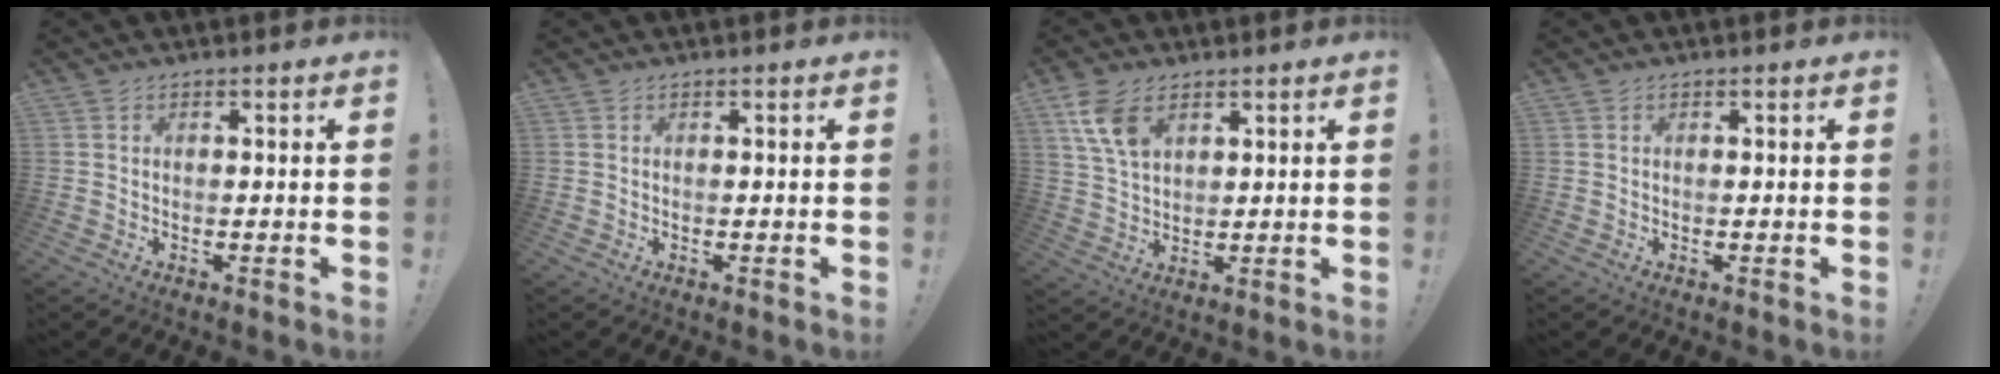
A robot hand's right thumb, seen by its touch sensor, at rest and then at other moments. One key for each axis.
{"total": 0.0}
{"total": 8.9, "fx": 4.6, "fy": 5.0, "fz": 5.7, "tx": -0.109, "ty": -0.015, "tz": 0.091}
{"total": 0.0}